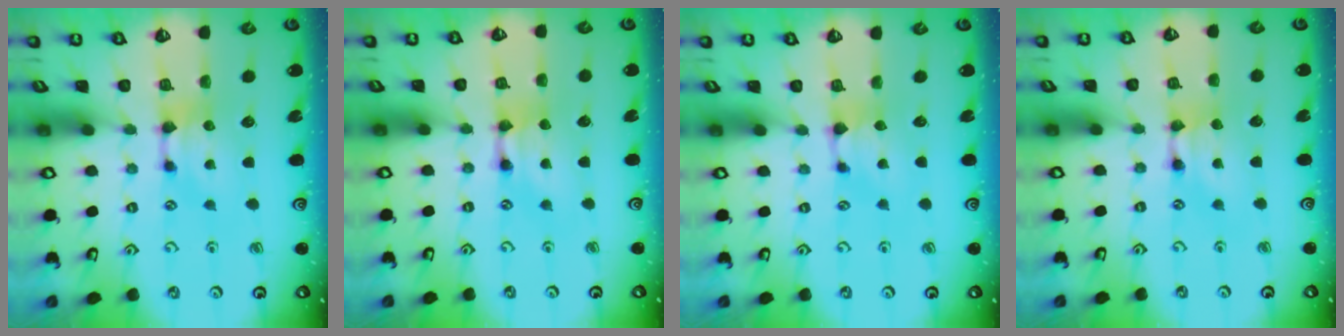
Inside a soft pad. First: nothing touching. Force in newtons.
{"total": 1.8, "press": 1.8, "slide": 0.1}
{"total": 0.8, "press": 0.5, "slide": 0.6}
{"total": 1.6, "press": 1.6, "slide": 0.2}